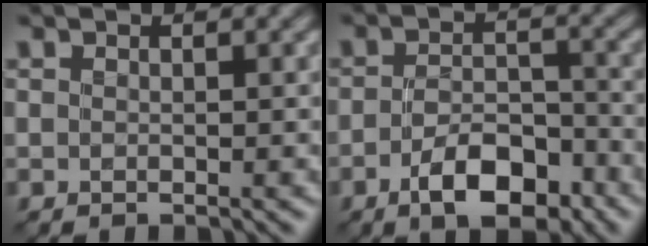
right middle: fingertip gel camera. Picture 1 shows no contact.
{"total": 5.3, "force": [-2.9, 2.4, 3.8], "torque": [-0.063, 0.003, -0.051]}